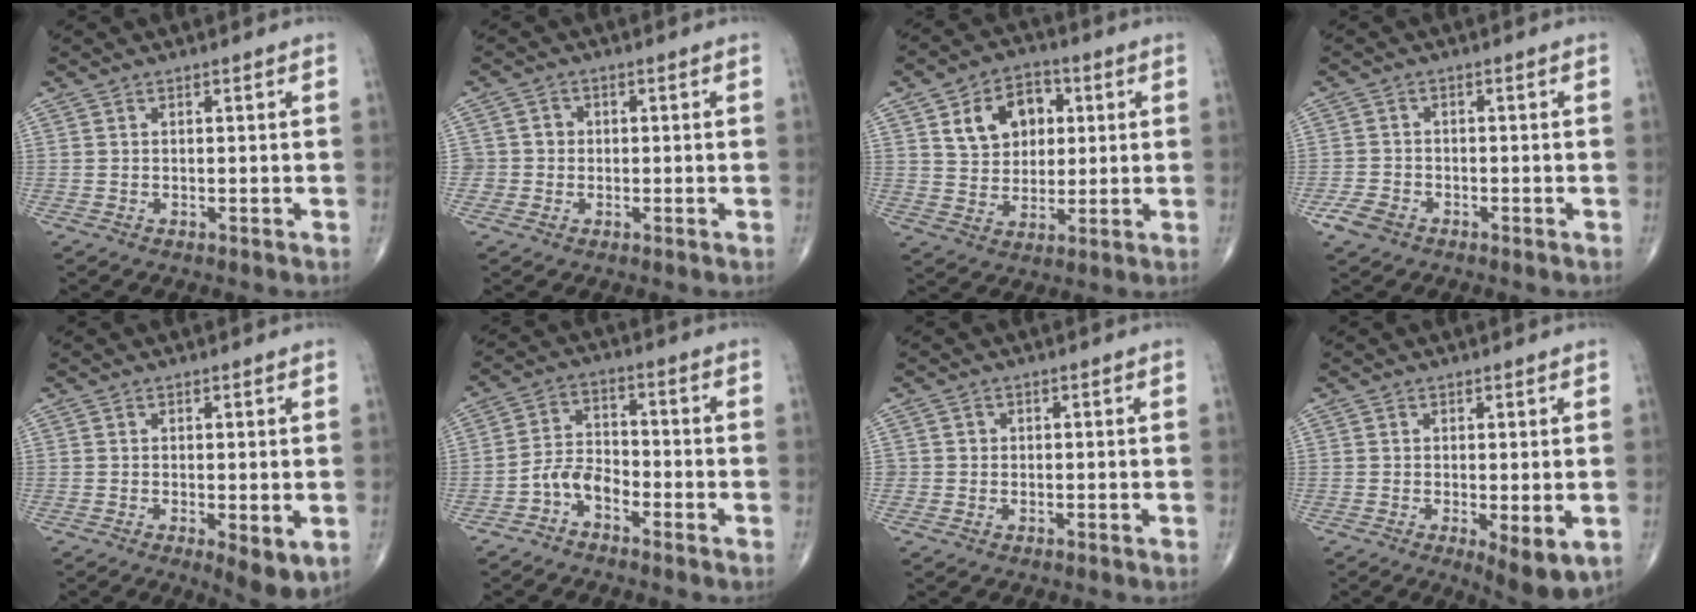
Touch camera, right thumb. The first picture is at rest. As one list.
[{"total": 3.1, "force": [-0.3, 3.0, 0.1], "torque": [0.028, 0.012, -0.010]}, {"total": 11.5, "force": [3.6, 8.6, 6.6], "torque": [-0.069, -0.001, 0.062]}, {"total": 3.9, "force": [-2.3, 2.5, 1.8], "torque": [-0.039, 0.008, -0.042]}, {"total": 5.7, "force": [-1.3, 2.1, 5.2], "torque": [-0.076, -0.018, -0.015]}, {"total": 5.4, "force": [-3.3, 3.0, 3.2], "torque": [-0.051, 0.033, -0.074]}, {"total": 1.2, "force": [-0.1, 1.2, 0.0], "torque": [0.010, 0.006, -0.004]}, {"total": 6.7, "force": [-1.6, 2.3, 6.1], "torque": [-0.088, -0.021, -0.019]}]